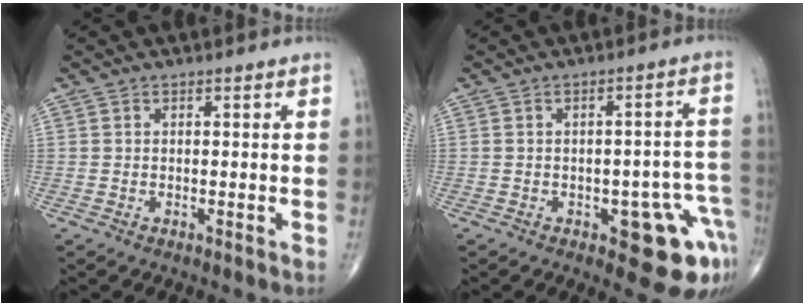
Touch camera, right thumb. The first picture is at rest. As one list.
[{"total": 11.2, "force": [-4.9, 4.7, 8.9], "torque": [-0.065, 0.029, -0.053]}]